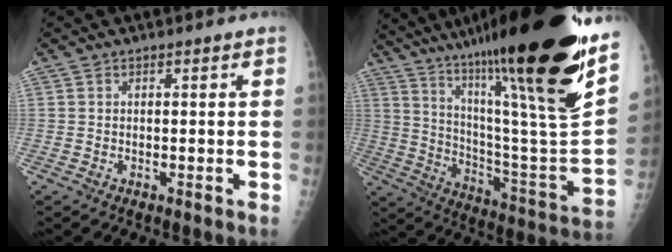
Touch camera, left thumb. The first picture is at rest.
{"total": 37.6, "force": [23.5, 4.7, 29.0], "torque": [-0.375, -0.076, 0.375]}